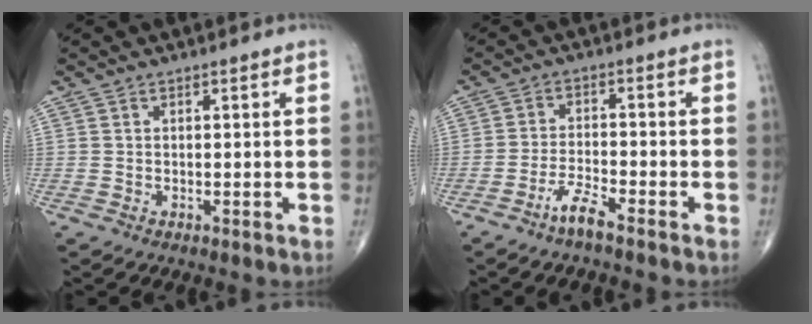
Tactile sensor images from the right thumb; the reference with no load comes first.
{"total": 4.4, "force": [-3.4, 0.4, 2.8], "torque": [-0.059, 0.017, -0.067]}